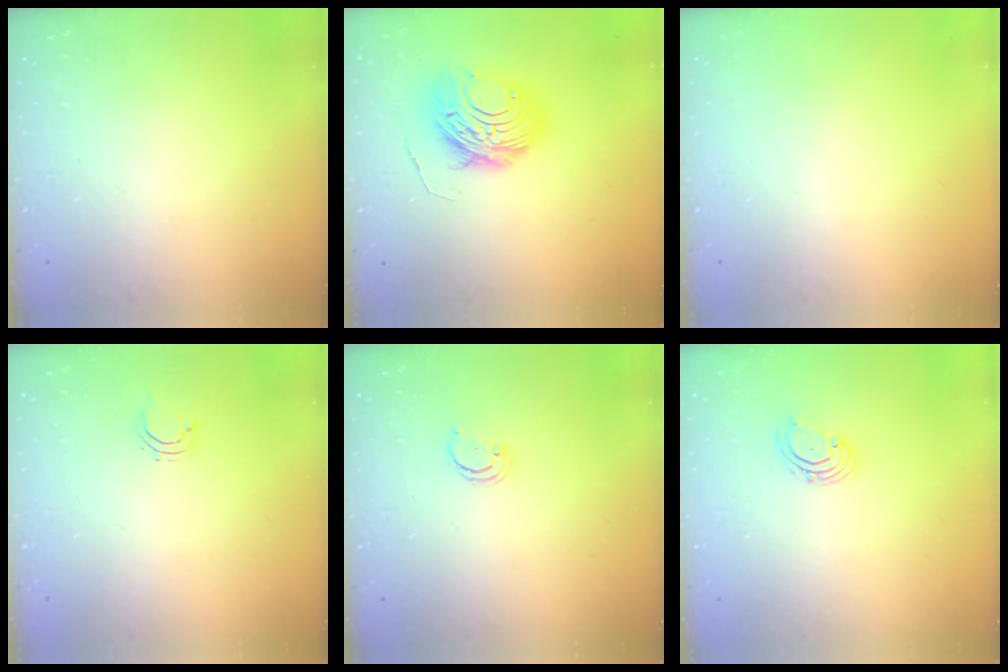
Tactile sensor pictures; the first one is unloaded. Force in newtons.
{"total": 11.3, "press": 11.3, "slide": 1.2}
{"total": 0.0}
{"total": 2.8, "press": 2.7, "slide": 0.5}
{"total": 2.1, "press": 2.1, "slide": 0.2}
{"total": 2.7, "press": 2.7, "slide": 0.6}